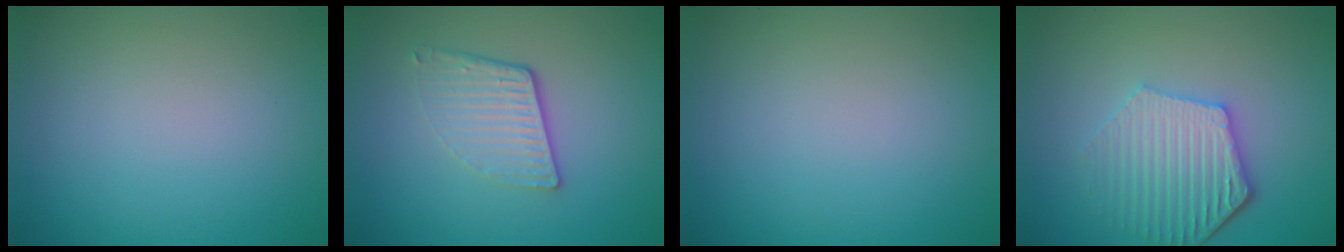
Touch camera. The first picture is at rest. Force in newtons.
{"total": 3.7, "press": 2.6, "slide": 2.6}
{"total": 0.0}
{"total": 5.1, "press": 4.2, "slide": 2.9}